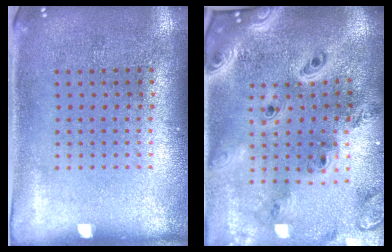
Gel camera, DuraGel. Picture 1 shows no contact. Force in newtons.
{"total": 4.0, "press": 3.0, "slide": 2.6}